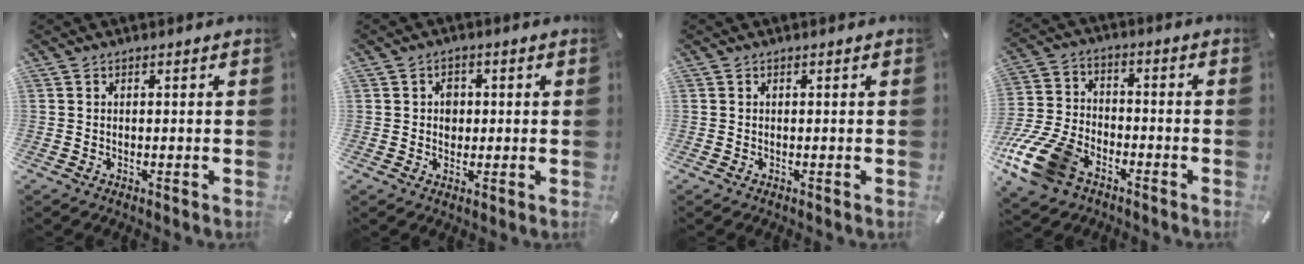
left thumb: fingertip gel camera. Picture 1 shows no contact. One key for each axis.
{"total": 3.0, "fx": 0.1, "fy": 2.7, "fz": 1.2, "tx": -0.003, "ty": -0.004, "tz": -0.005}
{"total": 0.0}
{"total": 15.2, "fx": -8.4, "fy": 9.5, "fz": 8.5, "tx": -0.177, "ty": 0.048, "tz": -0.149}